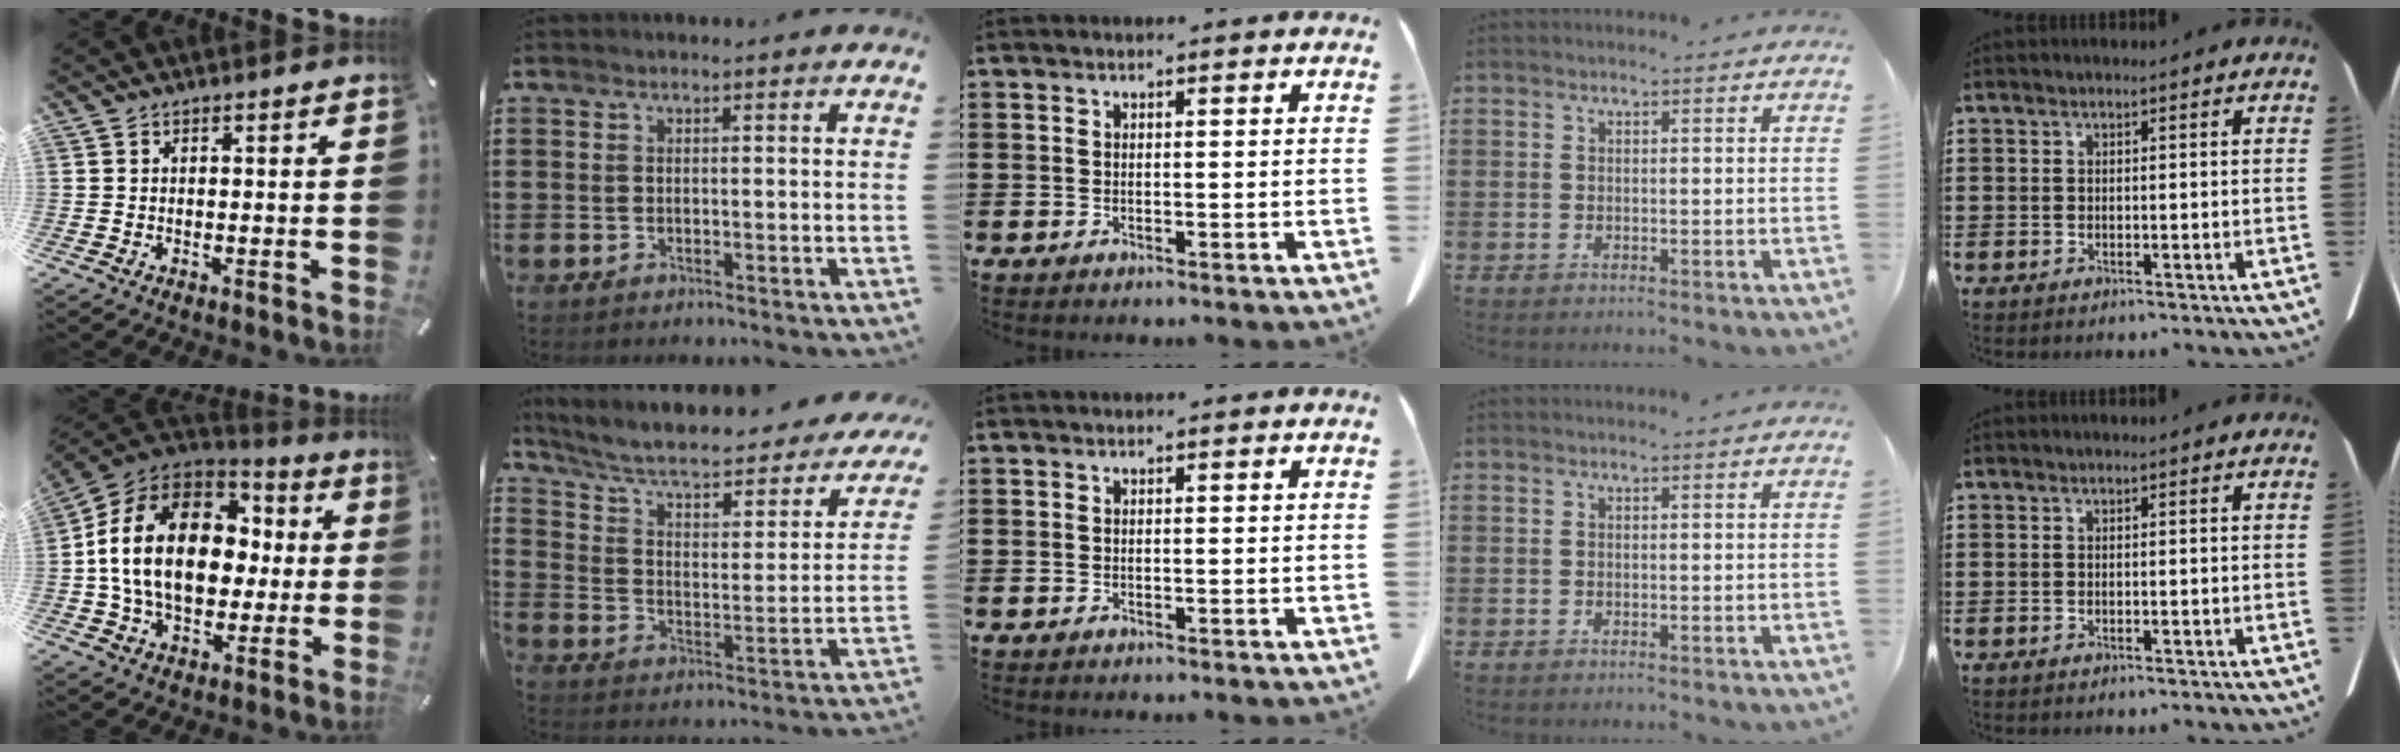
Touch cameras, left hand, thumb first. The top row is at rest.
{"thumb": {"total": 21.9, "force": [1.3, 15.8, 15.1], "torque": [-0.307, 0.018, 0.025]}, "index": {"total": 6.5, "force": [4.7, 2.0, 3.9], "torque": [-0.096, -0.033, 0.076]}}